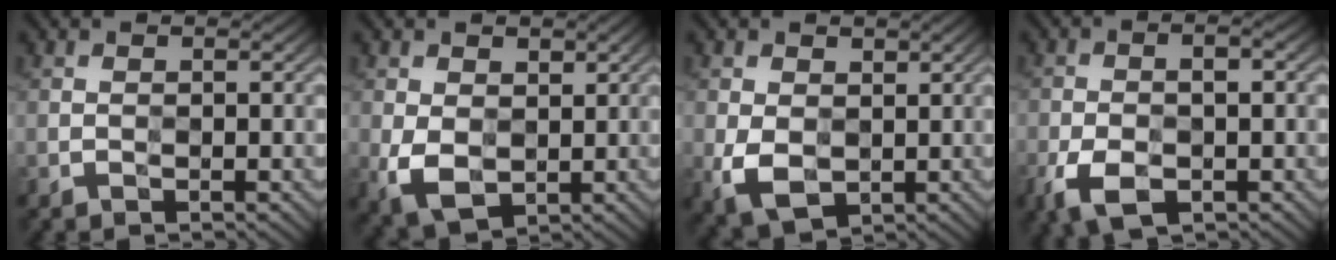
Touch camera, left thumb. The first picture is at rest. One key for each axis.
{"total": 5.9, "fx": 0.3, "fy": 4.3, "fz": 4.1, "tx": -0.099, "ty": -0.011, "tz": 0.008}
{"total": 5.7, "fx": 0.0, "fy": 4.2, "fz": 3.9, "tx": -0.094, "ty": -0.011, "tz": 0.002}
{"total": 7.2, "fx": -2.6, "fy": 3.7, "fz": 5.7, "tx": -0.119, "ty": -0.012, "tz": -0.048}